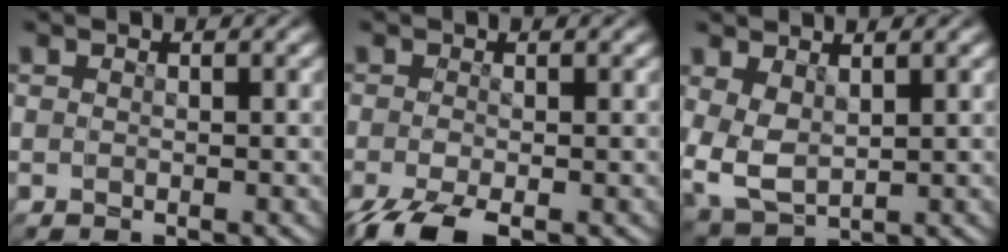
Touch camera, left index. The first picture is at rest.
{"total": 2.1, "force": [-1.9, -0.8, 0.5], "torque": [0.003, -0.004, -0.027]}
{"total": 5.1, "force": [2.5, 4.0, 1.9], "torque": [-0.053, 0.002, 0.044]}